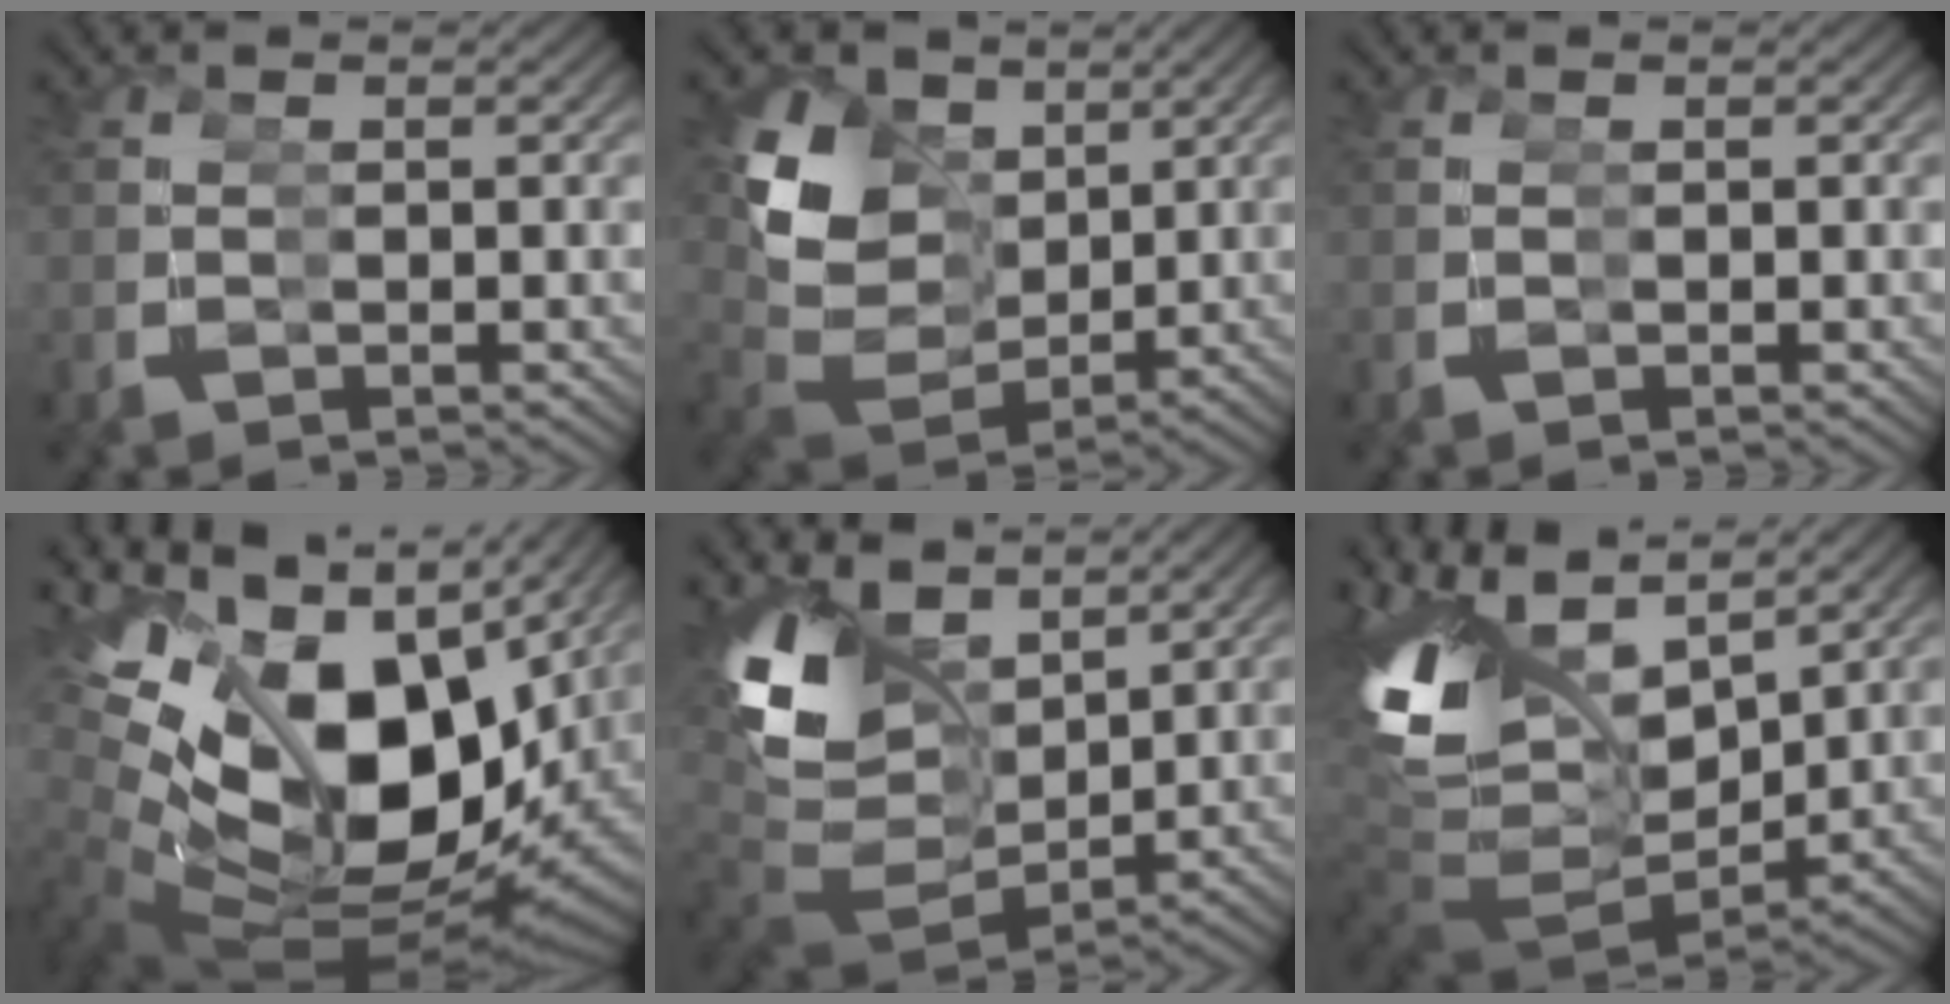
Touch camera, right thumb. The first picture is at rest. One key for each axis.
{"total": 9.3, "fx": 1.7, "fy": 7.2, "fz": 5.7, "tx": -0.148, "ty": -0.040, "tz": 0.043}
{"total": 0.0}
{"total": 22.1, "fx": 0.5, "fy": 14.7, "fz": 16.6, "tx": -0.294, "ty": -0.046, "tz": 0.033}
{"total": 9.5, "fx": 1.2, "fy": 6.8, "fz": 6.5, "tx": -0.169, "ty": -0.037, "tz": 0.039}
{"total": 11.0, "fx": 1.5, "fy": 6.7, "fz": 8.6, "tx": -0.194, "ty": -0.024, "tz": 0.040}